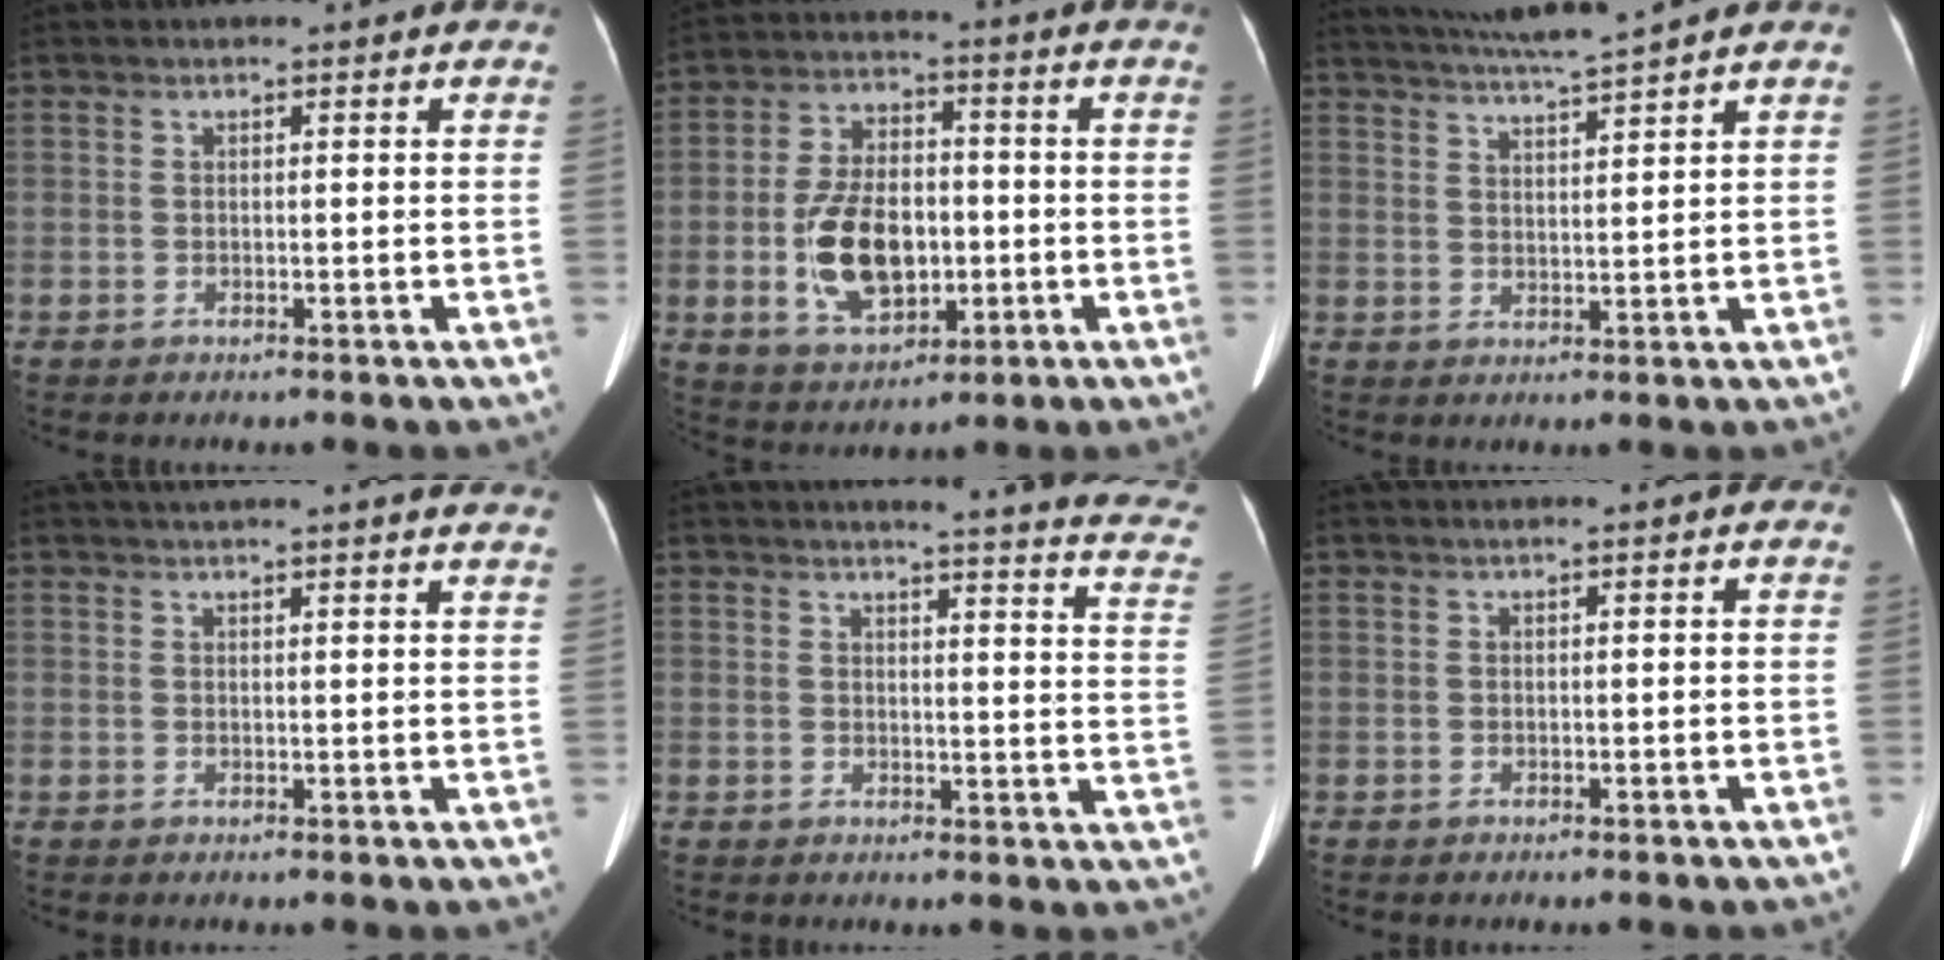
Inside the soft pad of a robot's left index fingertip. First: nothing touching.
{"total": 12.1, "force": [-2.2, 6.9, 9.8], "torque": [-0.198, 0.006, -0.028]}
{"total": 7.5, "force": [6.7, -1.8, 2.8], "torque": [-0.053, 0.001, 0.116]}
{"total": 11.9, "force": [10.9, 0.4, 4.8], "torque": [-0.064, 0.012, 0.121]}
{"total": 14.1, "force": [12.9, 0.2, 5.7], "torque": [-0.053, -0.080, 0.115]}
{"total": 0.0}